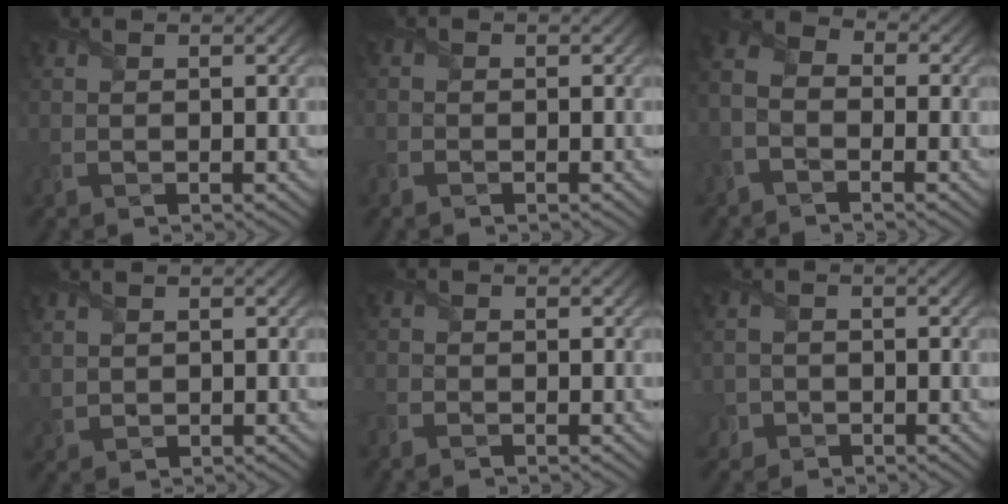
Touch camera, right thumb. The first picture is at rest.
{"total": 1.3, "force": [-1.0, 0.7, 0.3], "torque": [-0.009, -0.004, -0.024]}
{"total": 5.0, "force": [-2.6, 3.3, 2.9], "torque": [-0.070, -0.002, -0.062]}
{"total": 1.4, "force": [1.0, 0.9, 0.3], "torque": [-0.017, -0.001, 0.022]}
{"total": 1.8, "force": [-1.3, 1.0, 0.7], "torque": [-0.020, -0.006, -0.031]}
{"total": 2.8, "force": [-1.6, 2.3, 0.1], "torque": [-0.004, 0.001, -0.038]}